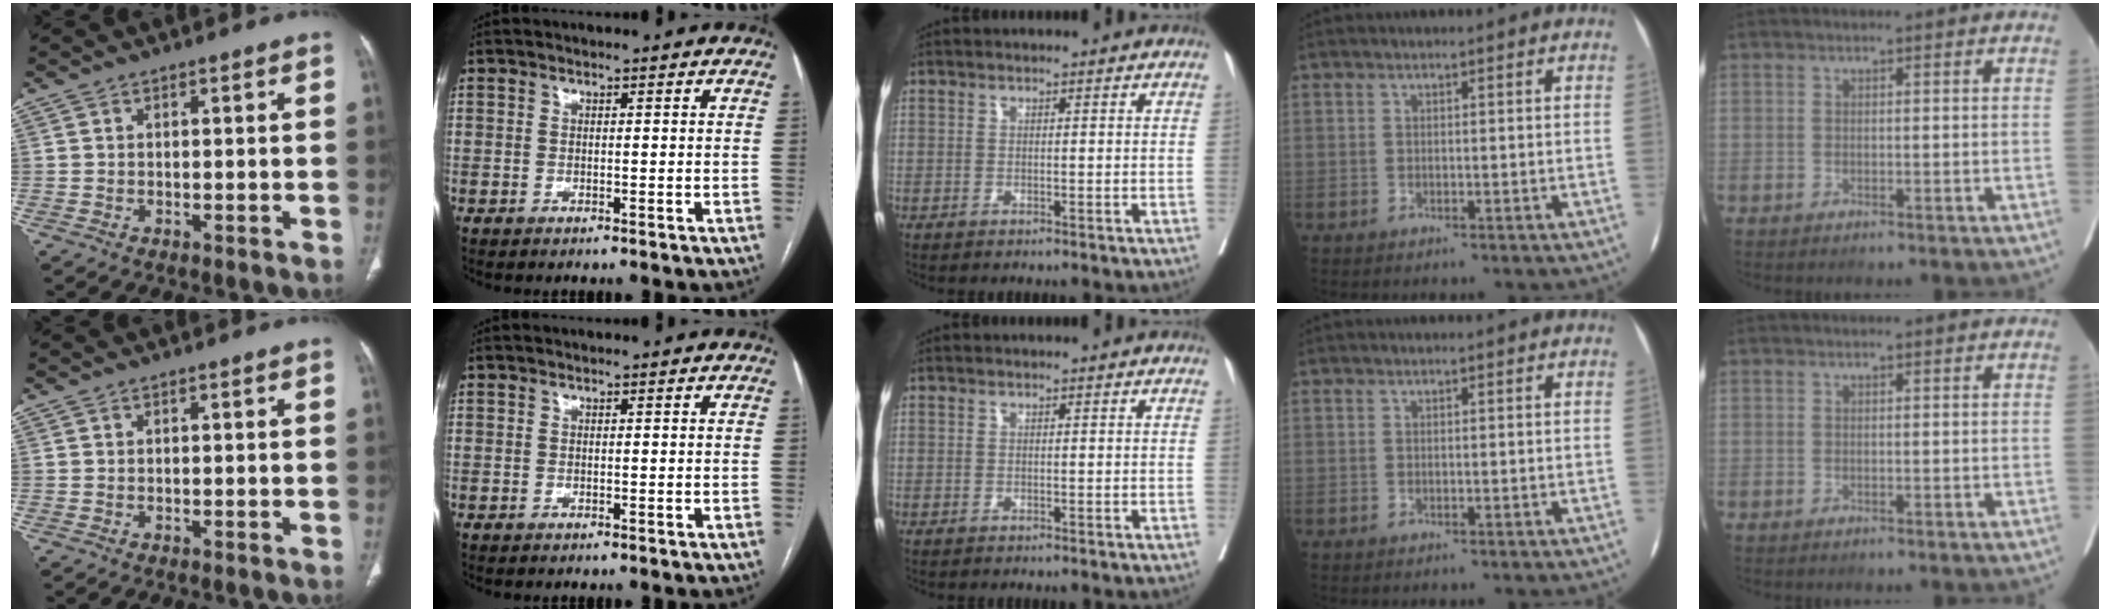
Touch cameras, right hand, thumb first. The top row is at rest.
{}